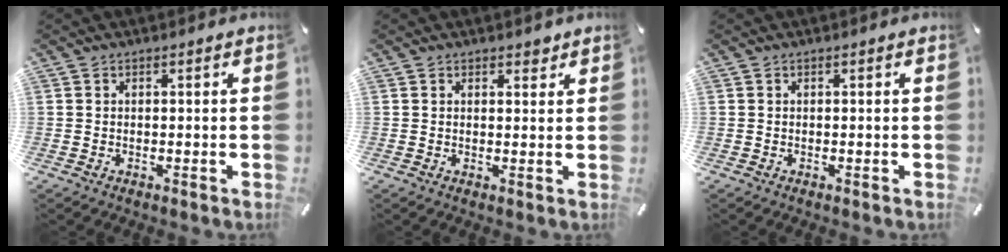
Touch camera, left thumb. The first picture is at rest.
{"total": 1.8, "force": [1.4, 1.1, 0.5], "torque": [0.005, -0.007, 0.023]}
{"total": 0.0}